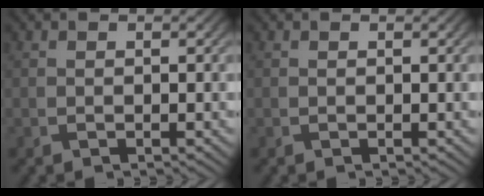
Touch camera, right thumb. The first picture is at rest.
{"total": 0.0}